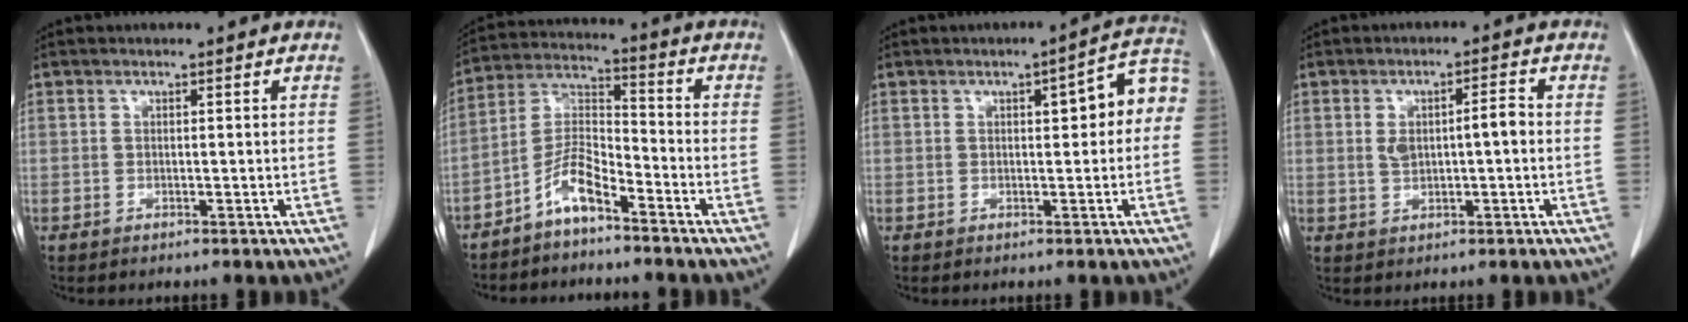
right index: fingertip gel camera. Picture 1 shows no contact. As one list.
[{"total": 7.0, "force": [-4.8, 1.8, 4.7], "torque": [-0.107, 0.010, -0.098]}, {"total": 7.1, "force": [0.9, 2.1, 6.7], "torque": [-0.077, 0.034, 0.005]}, {"total": 5.0, "force": [0.2, 1.6, 4.7], "torque": [-0.088, 0.017, 0.010]}]